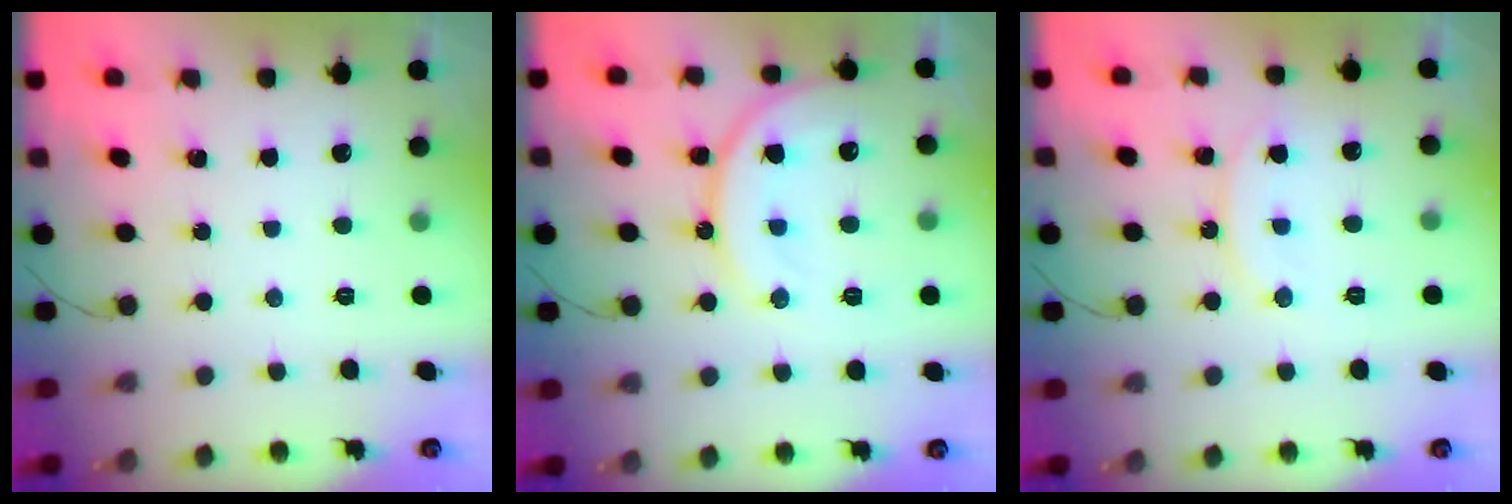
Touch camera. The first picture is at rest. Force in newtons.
{"total": 15.4, "press": 15.2, "slide": 1.8}
{"total": 9.2, "press": 9.2, "slide": 0.4}